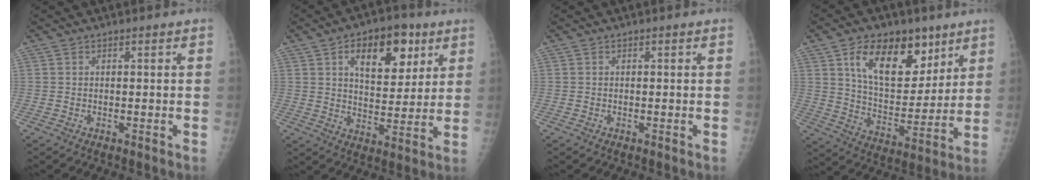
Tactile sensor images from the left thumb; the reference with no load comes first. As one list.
[{"total": 13.9, "force": [6.2, 7.9, 9.6], "torque": [-0.099, -0.020, 0.097]}, {"total": 0.0}, {"total": 17.3, "force": [9.1, 10.0, 10.8], "torque": [-0.125, -0.050, 0.160]}]